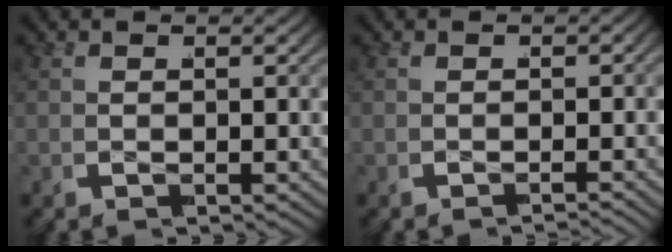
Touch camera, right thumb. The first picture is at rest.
{"total": 1.9, "force": [-1.3, 0.7, 1.2], "torque": [-0.016, -0.001, -0.022]}